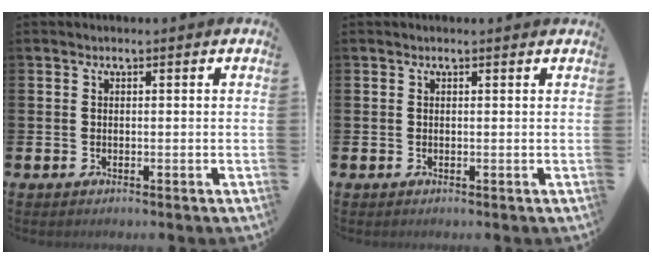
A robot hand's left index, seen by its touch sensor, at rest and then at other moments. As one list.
[{"total": 0.0}]